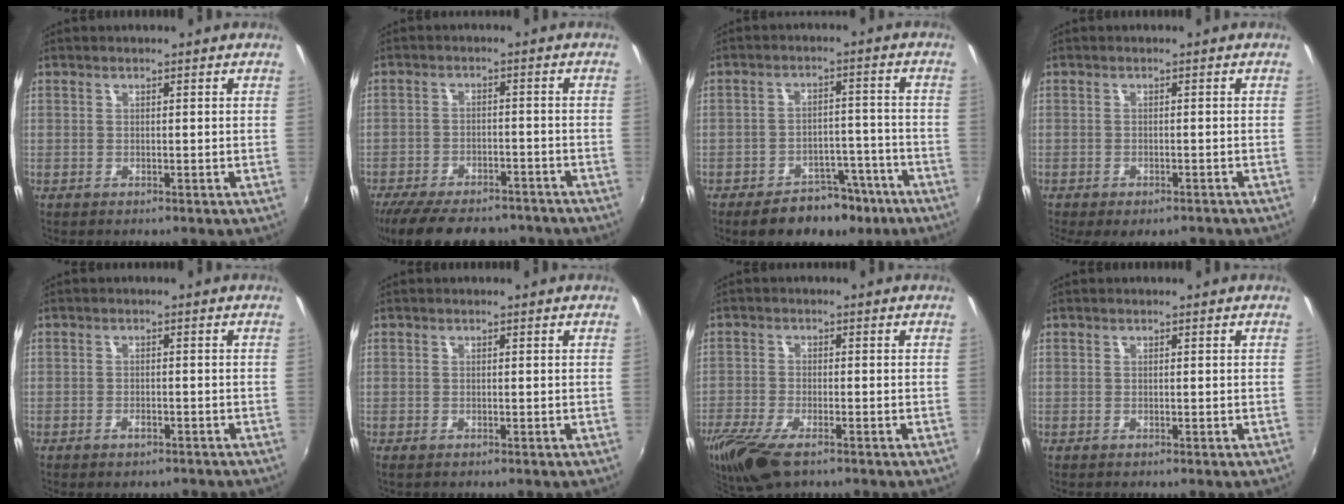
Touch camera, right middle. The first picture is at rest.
{"total": 17.7, "force": [-14.1, 6.8, 8.2], "torque": [-0.174, -0.021, -0.204]}
{"total": 11.2, "force": [-8.0, 6.1, 5.0], "torque": [-0.096, 0.017, -0.096]}
{"total": 6.3, "force": [-4.8, 2.4, 3.3], "torque": [-0.074, -0.027, -0.067]}
{"total": 2.2, "force": [-1.7, 1.1, 1.0], "torque": [-0.022, -0.003, -0.025]}
{"total": 0.6, "force": [-0.4, 0.3, 0.2], "torque": [-0.006, -0.004, -0.007]}
{"total": 12.0, "force": [-8.0, 4.3, 7.8], "torque": [-0.186, -0.048, -0.151]}
{"total": 0.0}